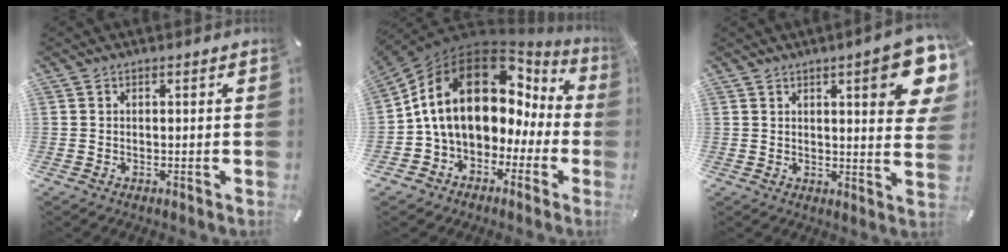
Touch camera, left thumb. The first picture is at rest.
{"total": 17.3, "force": [4.9, 12.2, 11.3], "torque": [-0.213, -0.029, 0.084]}
{"total": 12.4, "force": [5.5, 3.1, 10.7], "torque": [-0.129, -0.033, 0.084]}